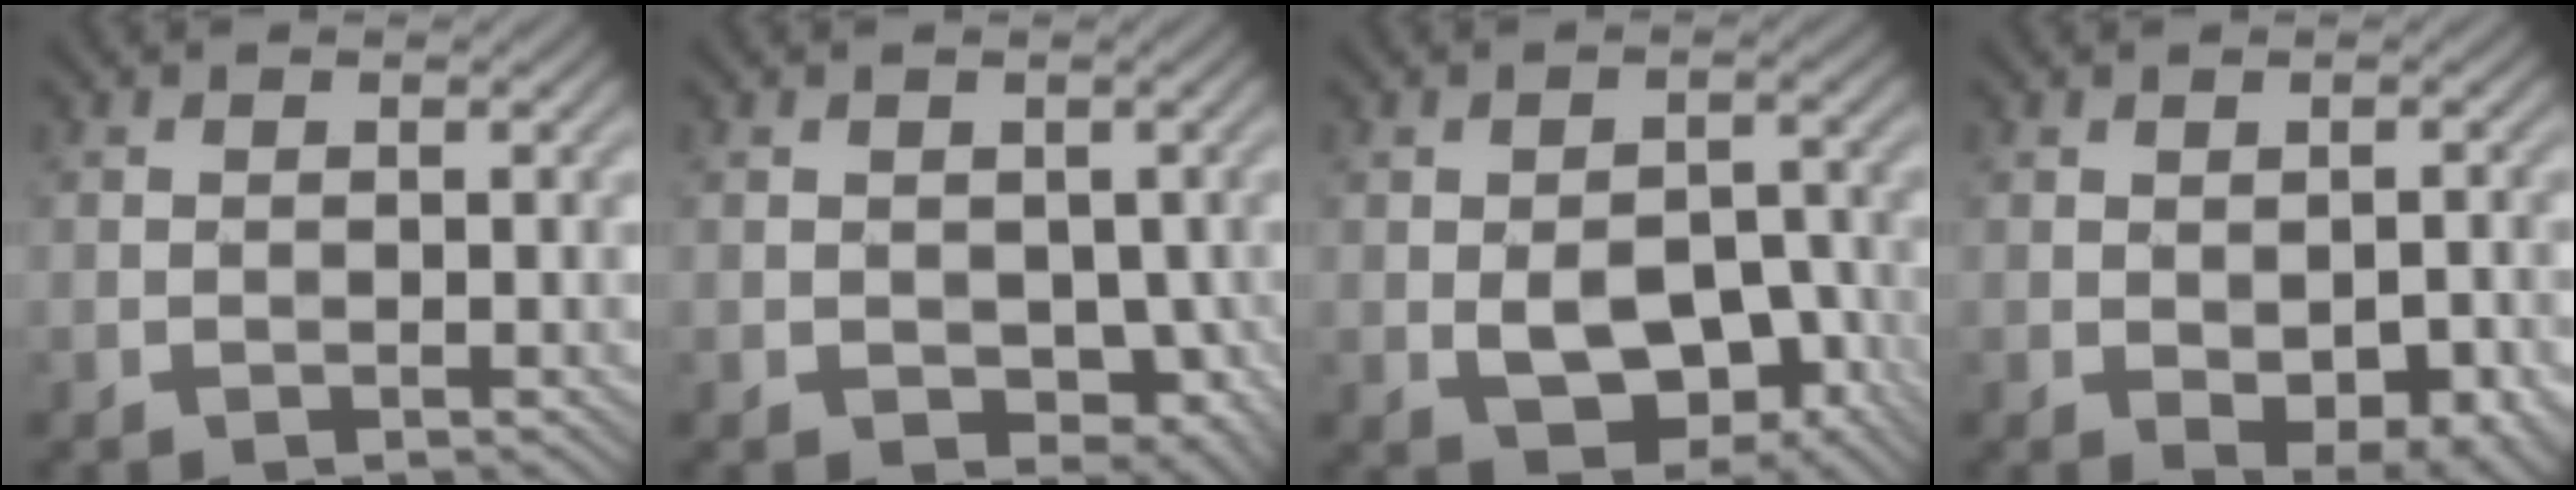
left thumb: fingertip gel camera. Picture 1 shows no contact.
{"total": 5.0, "force": [-0.7, 3.6, 3.4], "torque": [-0.056, -0.022, -0.007]}
{"total": 8.5, "force": [-2.8, 5.1, 6.2], "torque": [-0.101, -0.015, -0.039]}
{"total": 7.8, "force": [-3.0, 4.0, 6.0], "torque": [-0.091, -0.025, -0.021]}